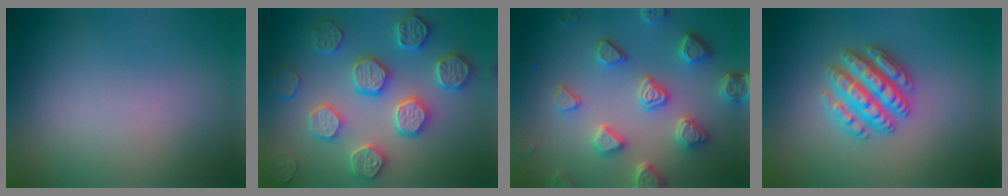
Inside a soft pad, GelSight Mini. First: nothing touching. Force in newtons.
{"total": 5.5, "press": 5.4, "slide": 1.2}
{"total": 6.3, "press": 5.2, "slide": 3.5}
{"total": 4.7, "press": 4.7, "slide": 0.8}